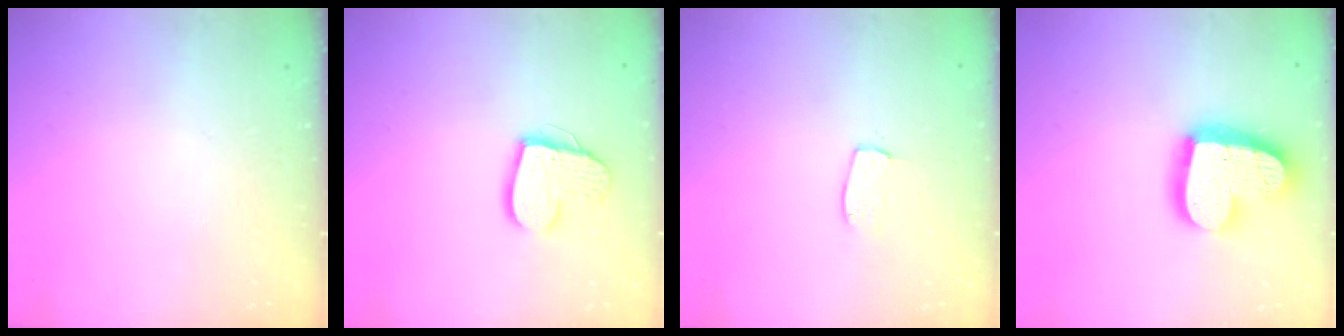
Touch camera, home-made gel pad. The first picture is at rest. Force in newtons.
{"total": 11.8, "press": 11.7, "slide": 1.2}
{"total": 3.5, "press": 3.4, "slide": 0.2}
{"total": 19.6, "press": 19.5, "slide": 1.4}